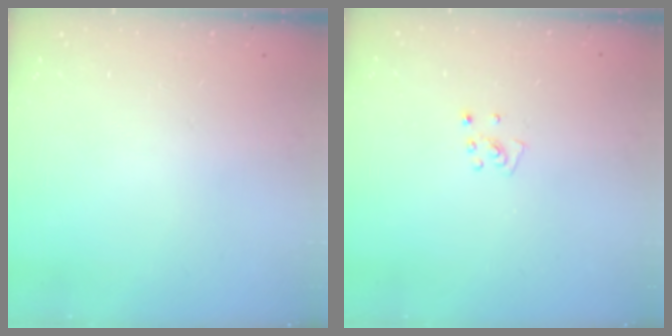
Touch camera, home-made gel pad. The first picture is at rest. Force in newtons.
{"total": 4.4, "press": 4.4, "slide": 0.3}